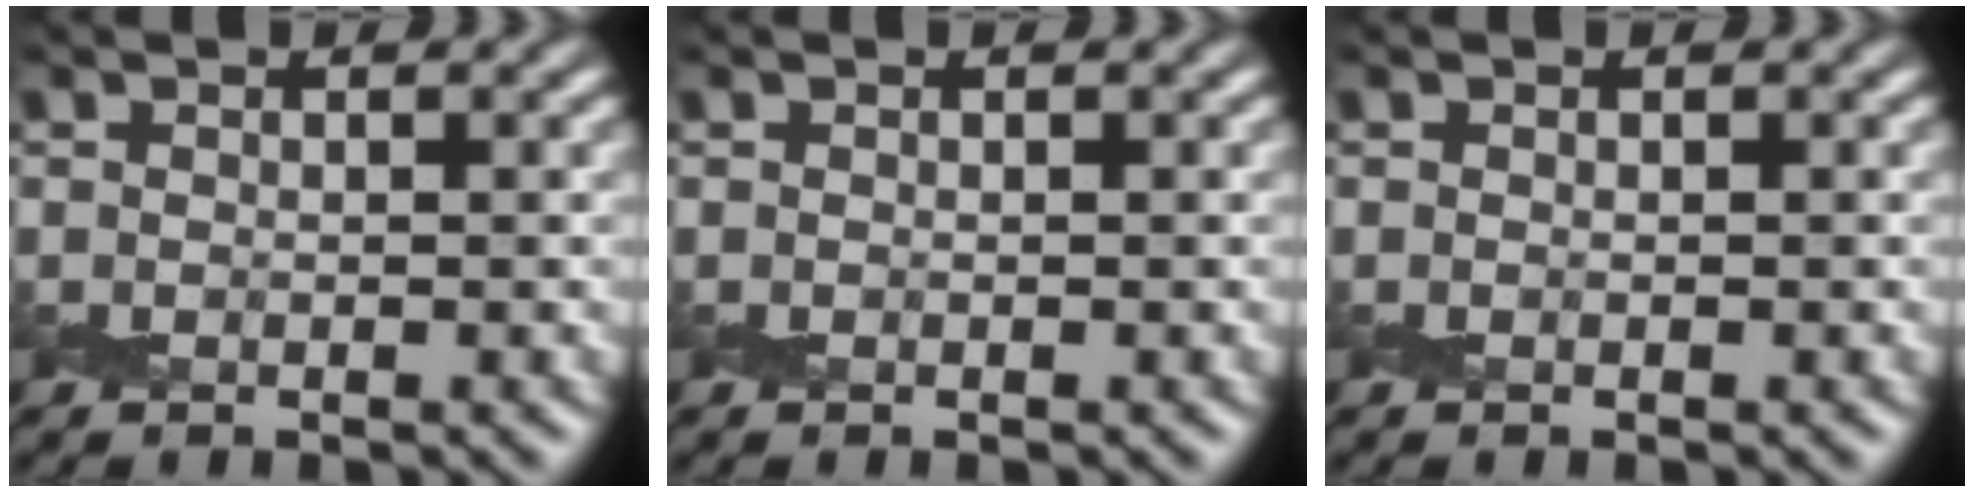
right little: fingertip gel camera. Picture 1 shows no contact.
{"total": 0.0}
{"total": 0.0}